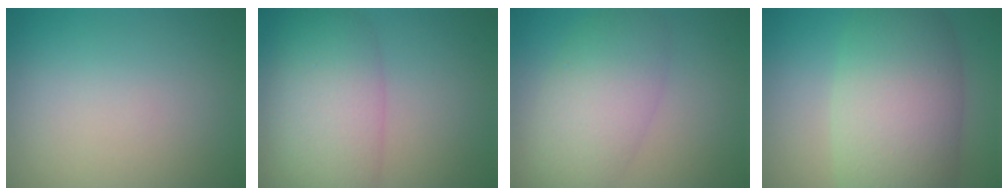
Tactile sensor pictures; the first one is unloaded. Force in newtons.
{"total": 7.6, "press": 7.6, "slide": 0.2}
{"total": 6.0, "press": 6.0, "slide": 0.4}
{"total": 10.3, "press": 10.3, "slide": 0.3}